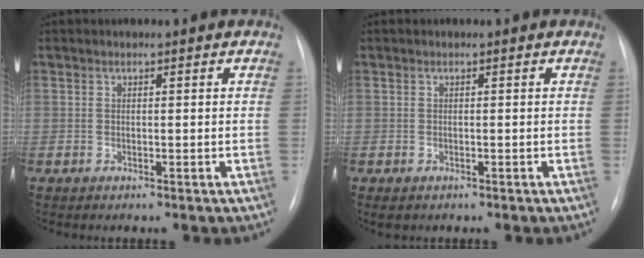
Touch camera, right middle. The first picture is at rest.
{"total": 1.1, "force": [-0.6, 0.7, 0.5], "torque": [-0.006, 0.000, -0.002]}